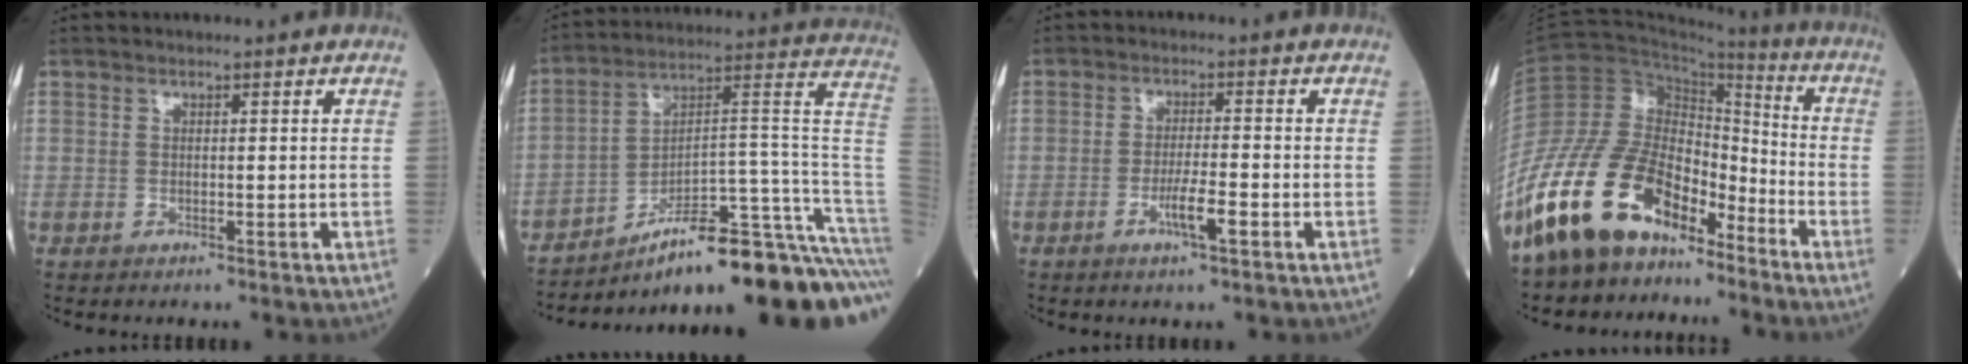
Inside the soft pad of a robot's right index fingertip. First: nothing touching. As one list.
[{"total": 24.0, "force": [-17.4, 1.5, 16.4], "torque": [-0.133, 0.044, -0.262]}, {"total": 4.0, "force": [-1.7, 0.2, 3.6], "torque": [-0.065, -0.004, -0.030]}, {"total": 16.6, "force": [-12.1, 7.9, 8.2], "torque": [-0.172, 0.039, -0.227]}]